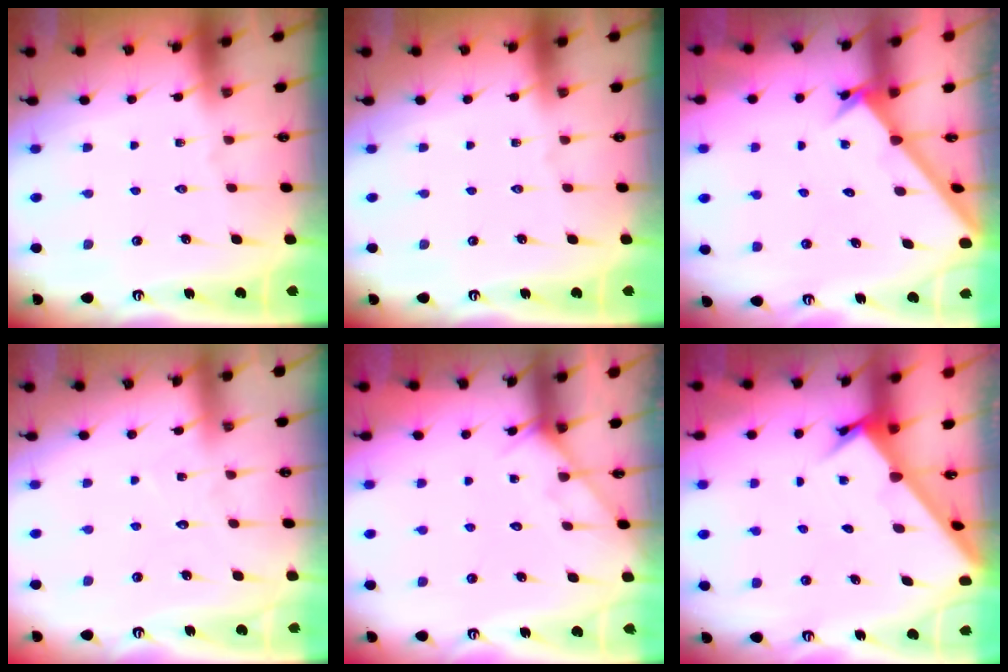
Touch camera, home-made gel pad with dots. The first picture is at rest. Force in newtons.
{"total": 0.0}
{"total": 1.9, "press": 1.9, "slide": 0.2}
{"total": 5.0, "press": 5.0, "slide": 0.4}
{"total": 5.6, "press": 5.6, "slide": 0.3}
{"total": 2.6, "press": 2.6, "slide": 0.2}